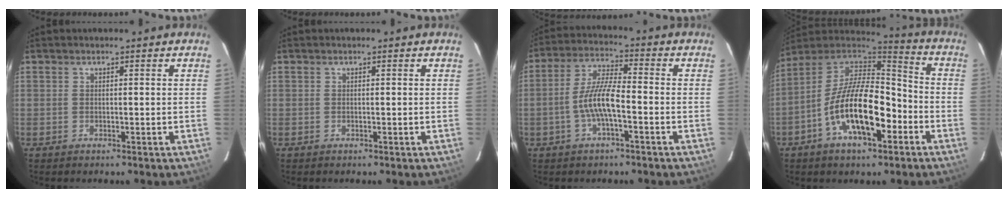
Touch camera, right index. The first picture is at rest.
{"total": 0.0}
{"total": 8.2, "force": [-2.7, 1.7, 7.5], "torque": [-0.158, 0.009, -0.052]}
{"total": 18.0, "force": [-6.6, 7.8, 14.8], "torque": [-0.274, 0.000, -0.120]}